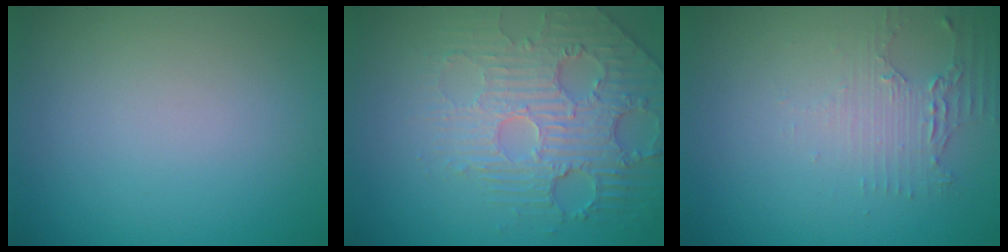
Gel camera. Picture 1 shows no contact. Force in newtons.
{"total": 4.5, "press": 4.1, "slide": 1.7}
{"total": 2.1, "press": 1.6, "slide": 1.4}